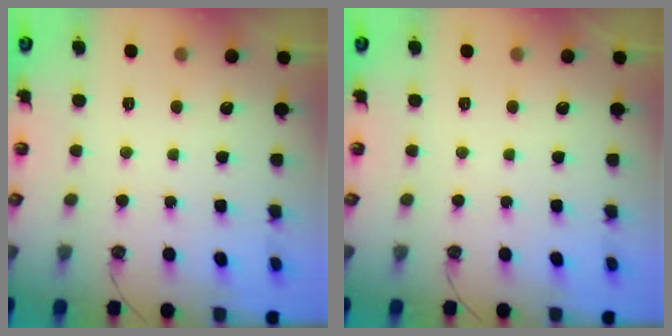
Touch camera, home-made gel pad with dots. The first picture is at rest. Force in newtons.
{"total": 0.0}